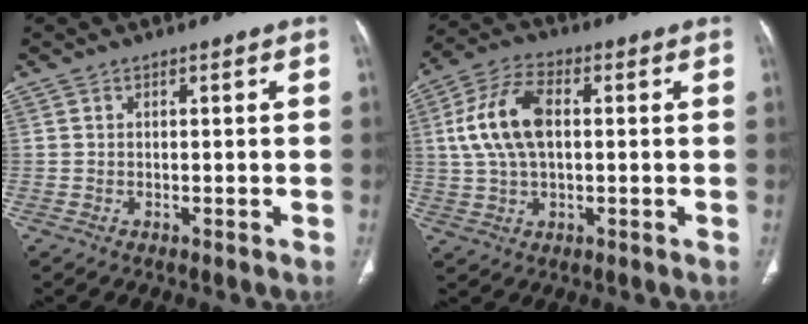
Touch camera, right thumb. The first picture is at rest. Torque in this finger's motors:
{"motor_torque": [0.58, 2.13, 0.55, -0.55, 0.44]}